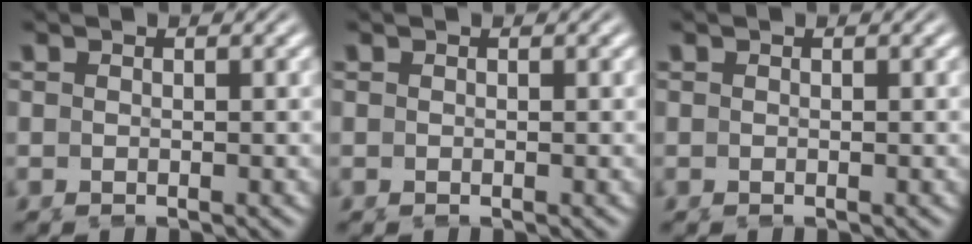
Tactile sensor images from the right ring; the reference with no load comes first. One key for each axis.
{"total": 0.0}
{"total": 0.0}